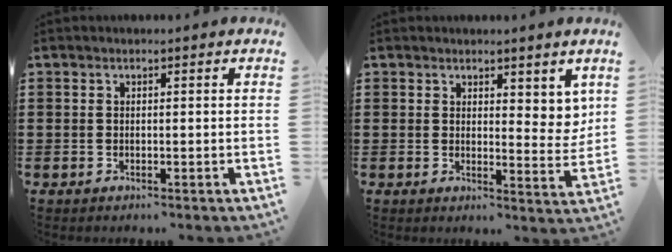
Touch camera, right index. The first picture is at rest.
{"total": 3.9, "force": [2.9, 2.0, 1.5], "torque": [-0.022, -0.008, 0.052]}